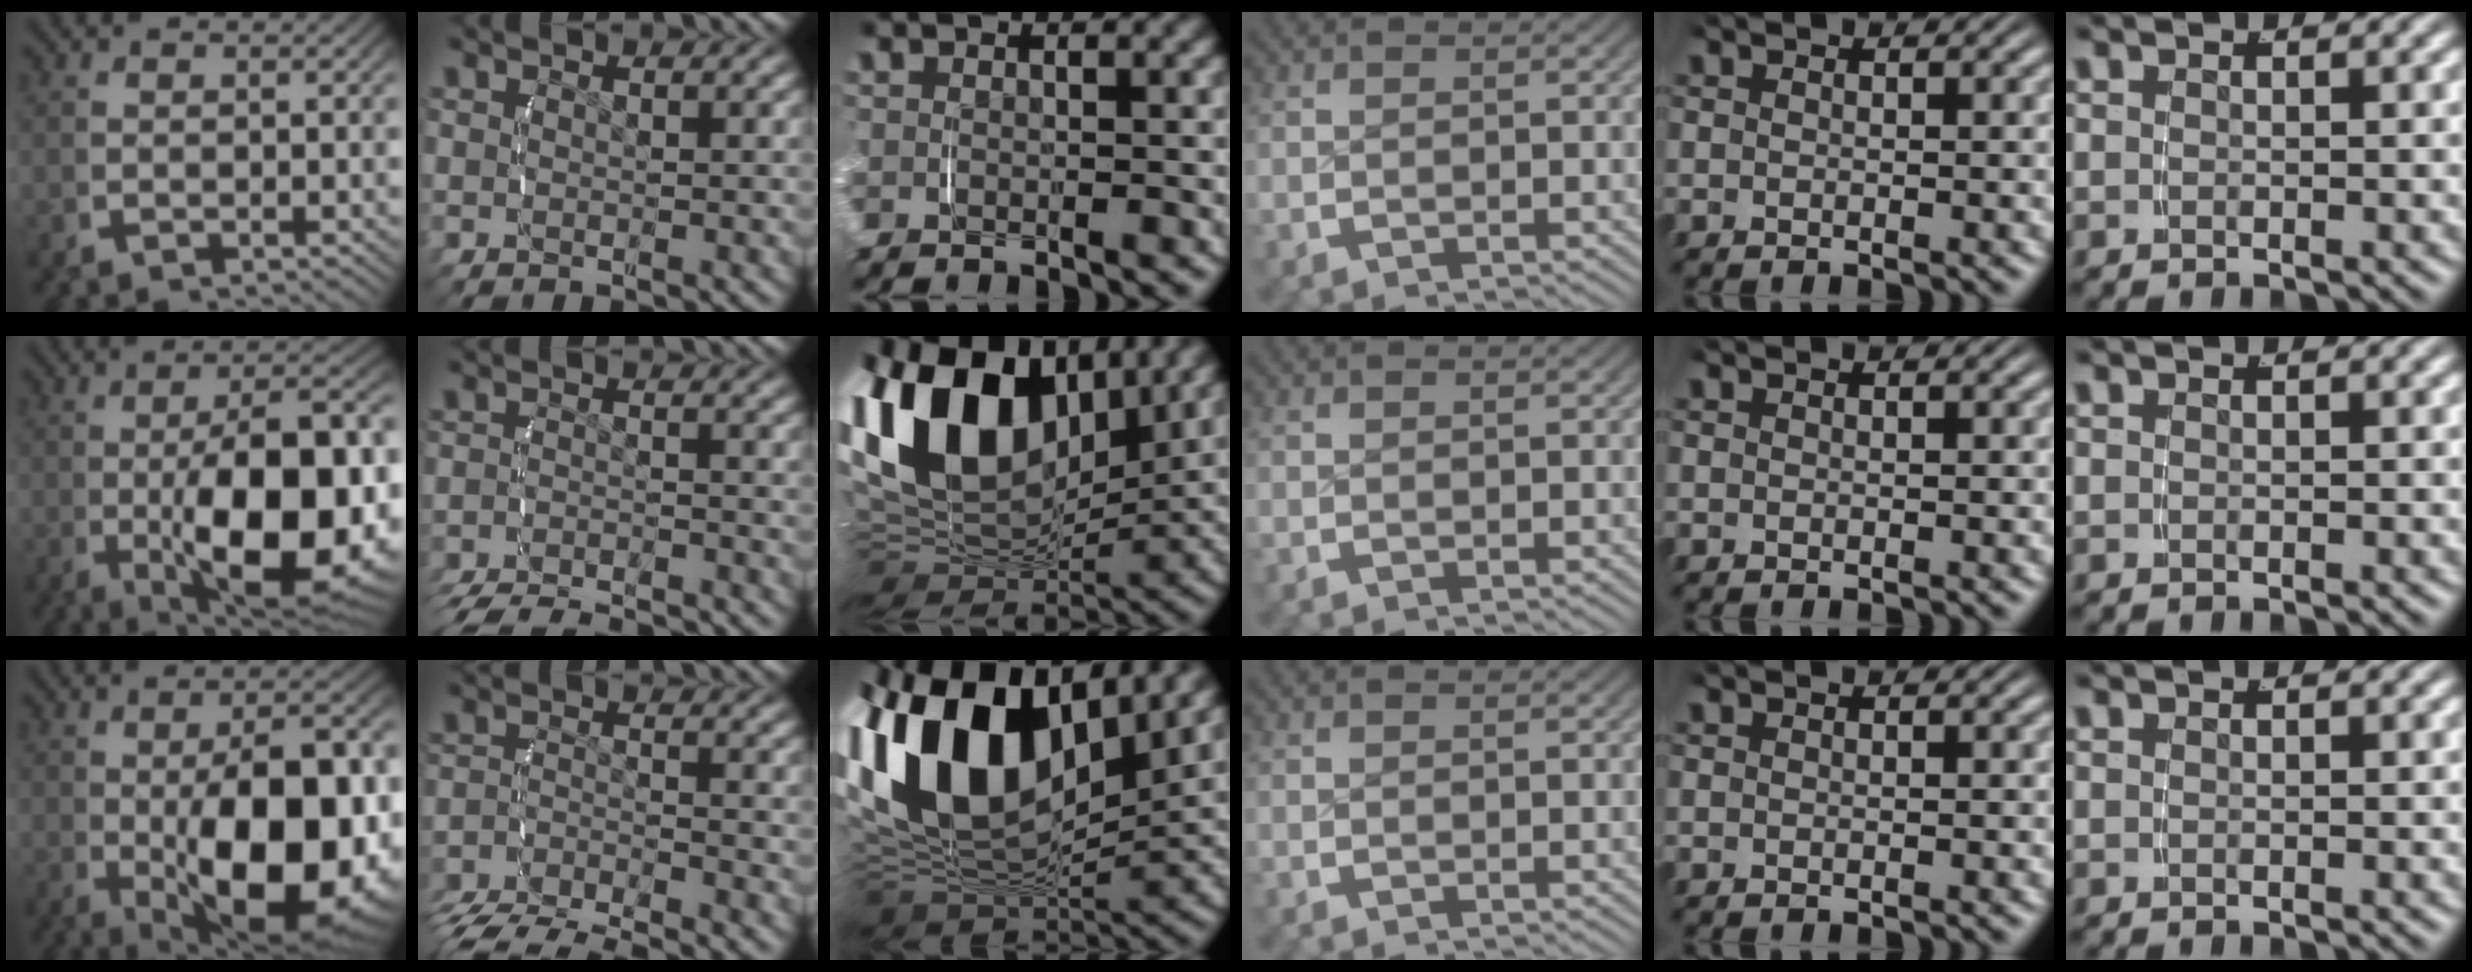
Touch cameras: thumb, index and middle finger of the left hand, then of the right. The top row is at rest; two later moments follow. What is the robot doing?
{"motion": "grasp_and_lifting", "object": "velcro strap"}